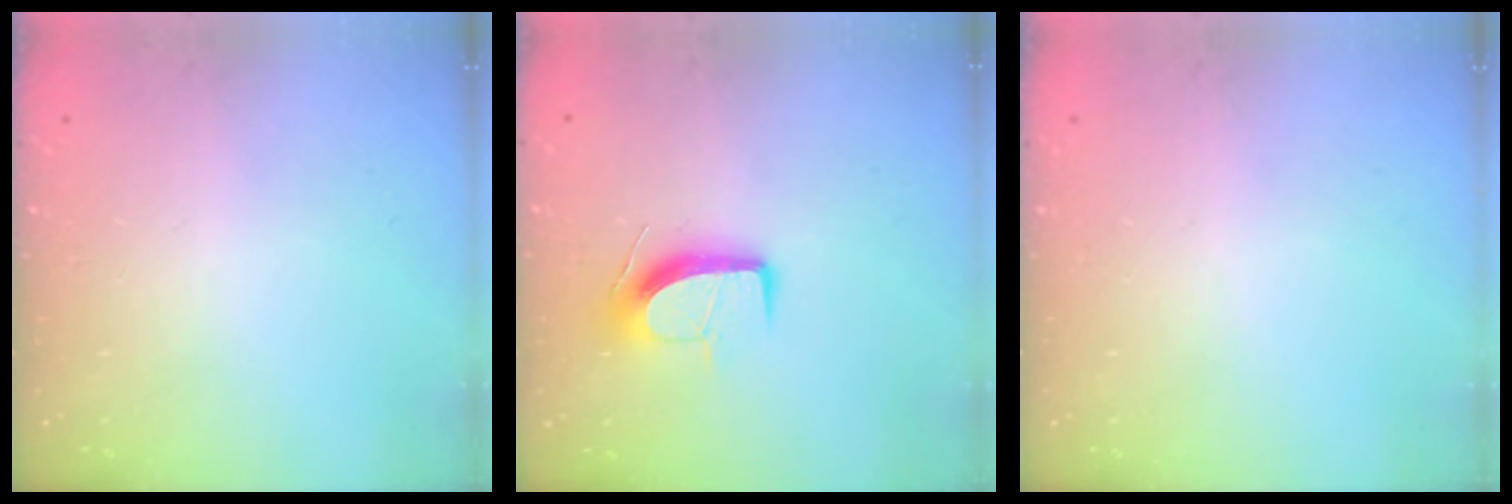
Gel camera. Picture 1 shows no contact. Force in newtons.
{"total": 10.9, "press": 10.9, "slide": 0.2}
{"total": 0.0}